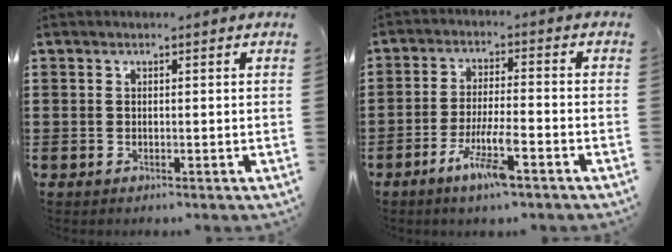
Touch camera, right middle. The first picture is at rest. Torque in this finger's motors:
{"motor_torque": [1.37, -0.77, 0.53, 0.18]}